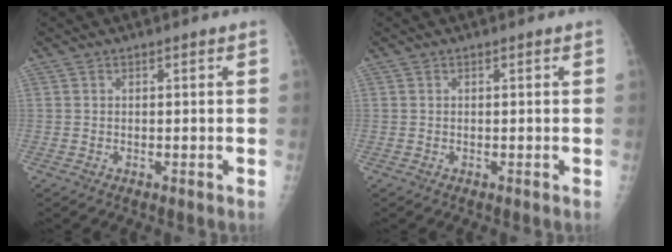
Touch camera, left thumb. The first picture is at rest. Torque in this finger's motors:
{"motor_torque": [-0.02, 0.02, 0.00, 0.00, 0.00]}